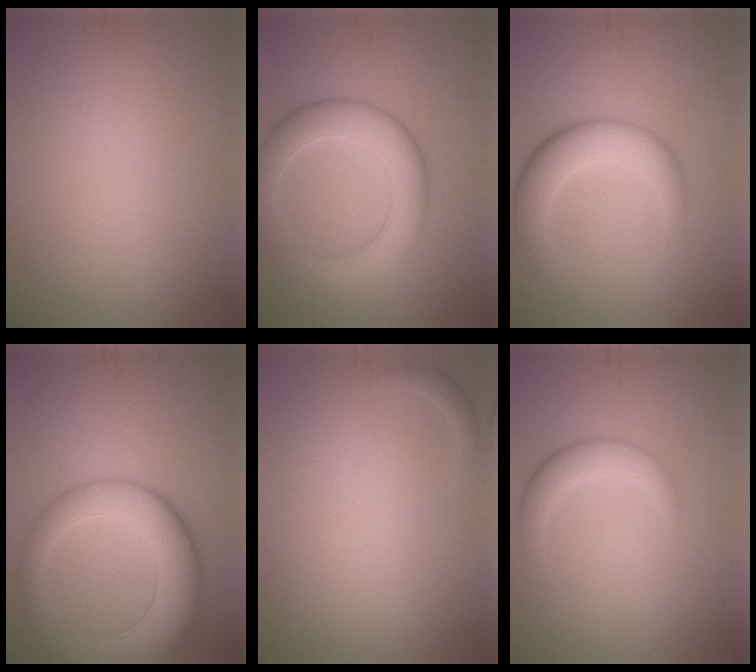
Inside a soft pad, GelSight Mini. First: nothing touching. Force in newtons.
{"total": 6.5, "press": 6.4, "slide": 0.4}
{"total": 4.8, "press": 4.8, "slide": 0.1}
{"total": 8.7, "press": 8.7, "slide": 0.4}
{"total": 0.6, "press": 0.6, "slide": 0.1}
{"total": 2.4, "press": 2.4, "slide": 0.1}